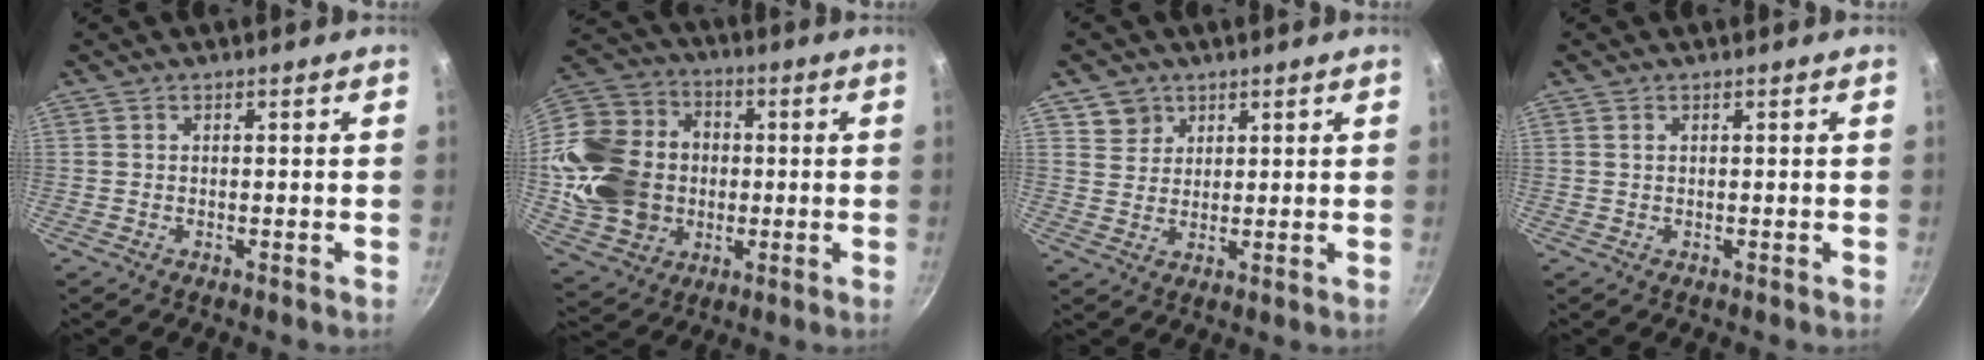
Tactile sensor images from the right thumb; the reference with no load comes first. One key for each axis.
{"total": 23.3, "fx": -0.4, "fy": 19.1, "fz": 13.3, "tx": -0.246, "ty": 0.038, "tz": 0.007}
{"total": 4.4, "fx": 2.5, "fy": 3.6, "fz": 0.5, "tx": 0.018, "ty": 0.002, "tz": 0.045}
{"total": 0.6, "fx": 0.2, "fy": 0.4, "fz": 0.4, "tx": -0.008, "ty": 0.001, "tz": 0.003}